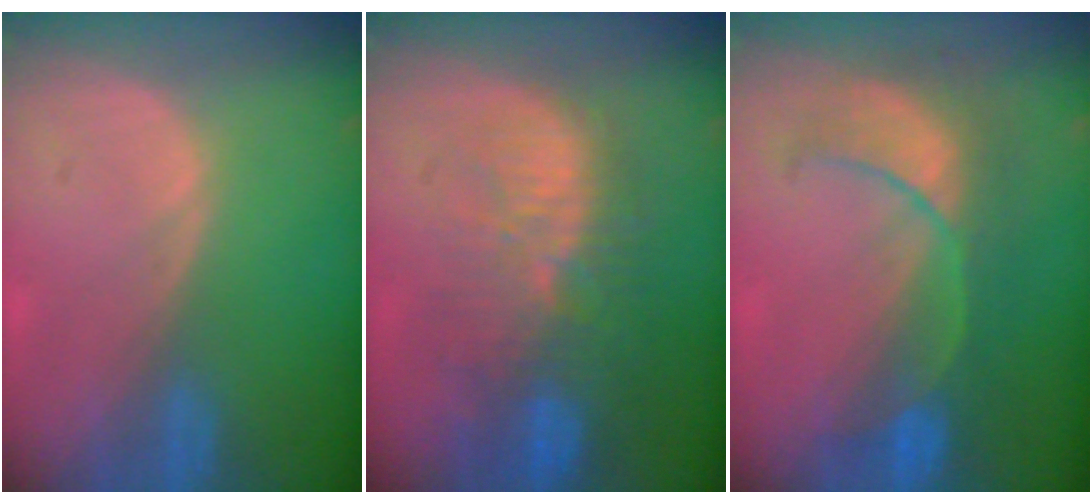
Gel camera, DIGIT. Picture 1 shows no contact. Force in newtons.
{"total": 11.3, "press": 9.9, "slide": 5.5}
{"total": 8.1, "press": 8.0, "slide": 1.5}